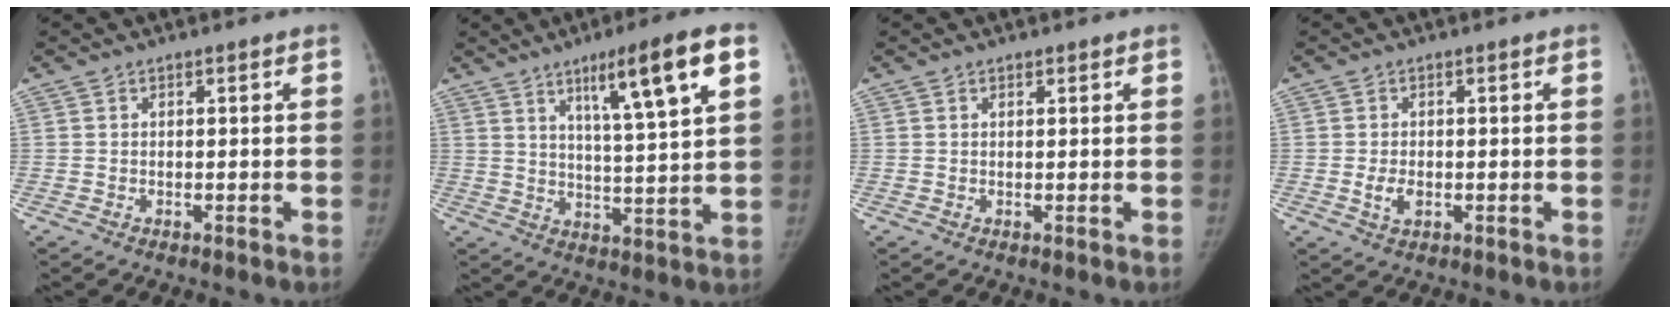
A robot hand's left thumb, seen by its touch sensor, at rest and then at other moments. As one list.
[{"total": 13.5, "force": [6.5, 1.3, 11.7], "torque": [-0.184, -0.021, 0.103]}, {"total": 0.6, "force": [0.5, 0.2, 0.3], "torque": [-0.008, -0.003, 0.007]}, {"total": 3.0, "force": [-0.5, 1.8, 2.3], "torque": [-0.044, -0.003, -0.005]}]